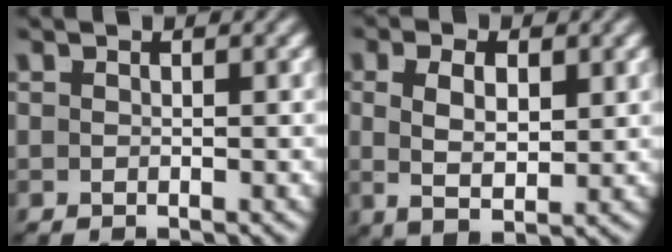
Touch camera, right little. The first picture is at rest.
{"total": 5.9, "force": [0.4, 3.9, 4.4], "torque": [-0.072, 0.000, 0.007]}